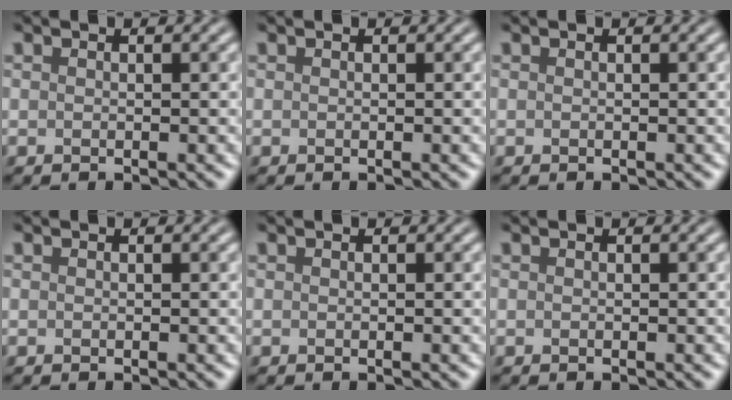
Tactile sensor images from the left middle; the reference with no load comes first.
{"total": 0.0}
{"total": 0.0}
{"total": 0.0}
{"total": 0.0}
{"total": 0.0}